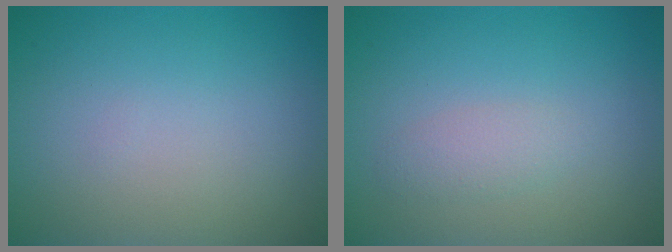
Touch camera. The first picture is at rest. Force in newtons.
{"total": 1.4, "press": 1.4, "slide": 0.1}